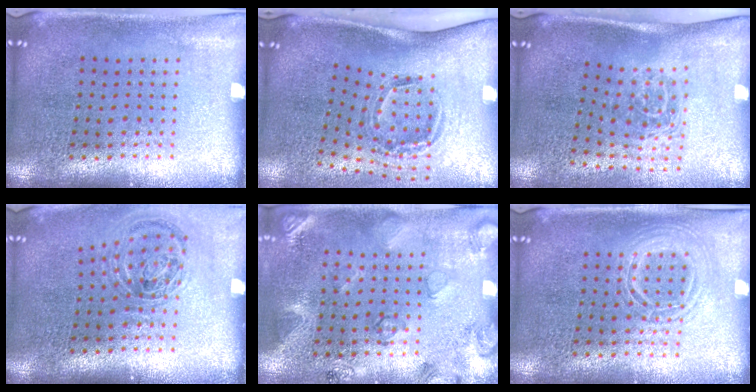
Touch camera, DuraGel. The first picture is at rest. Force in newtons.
{"total": 2.0, "press": 1.2, "slide": 1.7}
{"total": 1.7, "press": 1.2, "slide": 1.2}
{"total": 1.2, "press": 1.1, "slide": 0.4}
{"total": 2.1, "press": 1.8, "slide": 1.2}
{"total": 1.2, "press": 1.2, "slide": 0.1}